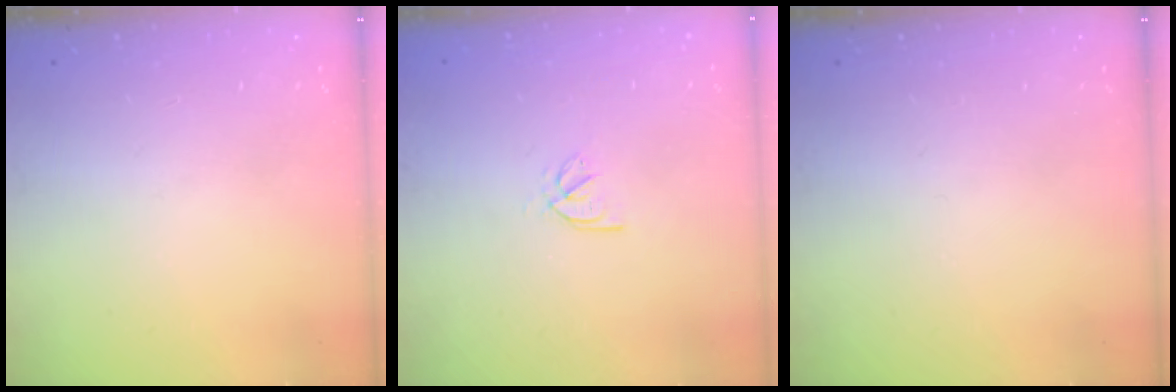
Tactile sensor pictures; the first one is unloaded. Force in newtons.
{"total": 2.5, "press": 2.4, "slide": 0.5}
{"total": 0.0}